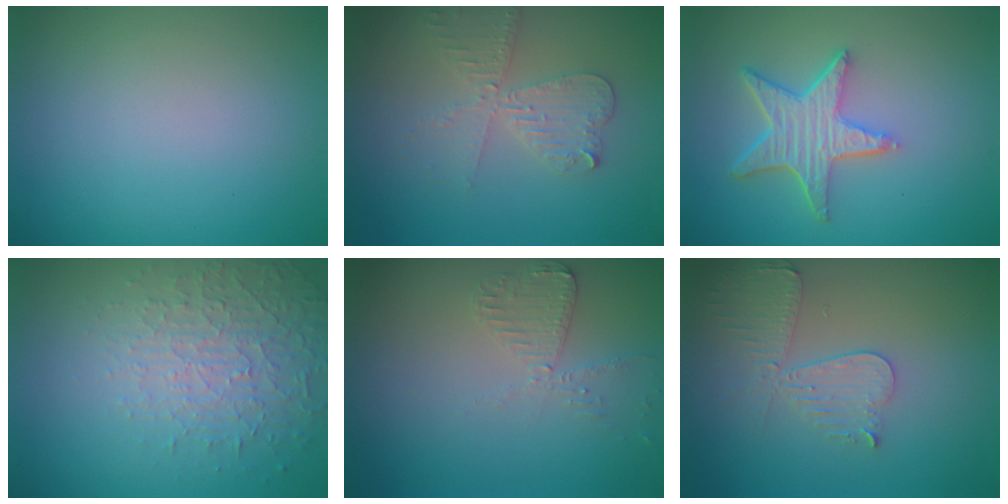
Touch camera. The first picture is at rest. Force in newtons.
{"total": 3.9, "press": 3.3, "slide": 2.1}
{"total": 5.2, "press": 4.0, "slide": 3.2}
{"total": 4.7, "press": 3.2, "slide": 3.4}
{"total": 2.4, "press": 2.4, "slide": 0.2}
{"total": 3.9, "press": 3.7, "slide": 1.2}